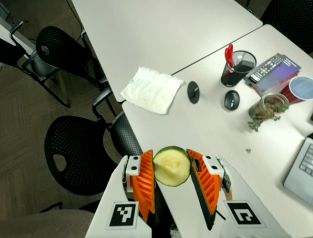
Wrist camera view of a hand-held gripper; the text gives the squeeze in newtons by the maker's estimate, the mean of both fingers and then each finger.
{"total": 8.2, "left": 7.8, "right": 8.6}